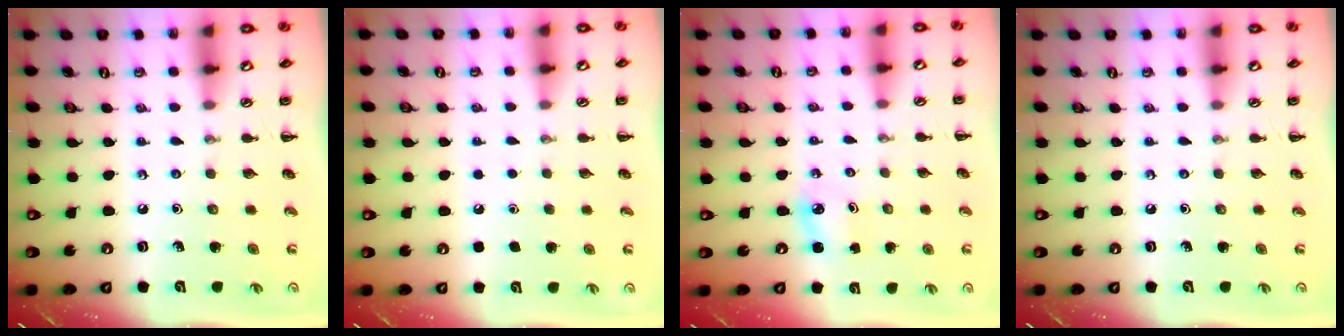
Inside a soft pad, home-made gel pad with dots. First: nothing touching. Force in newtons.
{"total": 1.8, "press": 1.8, "slide": 0.1}
{"total": 2.9, "press": 2.8, "slide": 0.5}
{"total": 0.0}